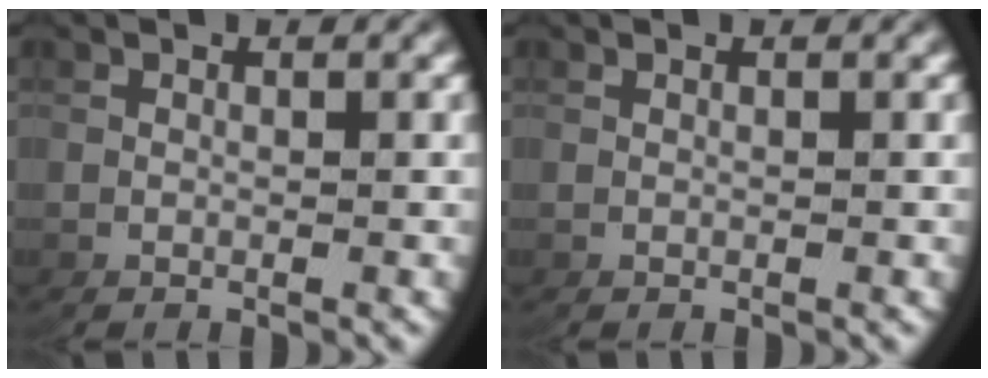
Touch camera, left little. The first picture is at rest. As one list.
[{"total": 0.0}]